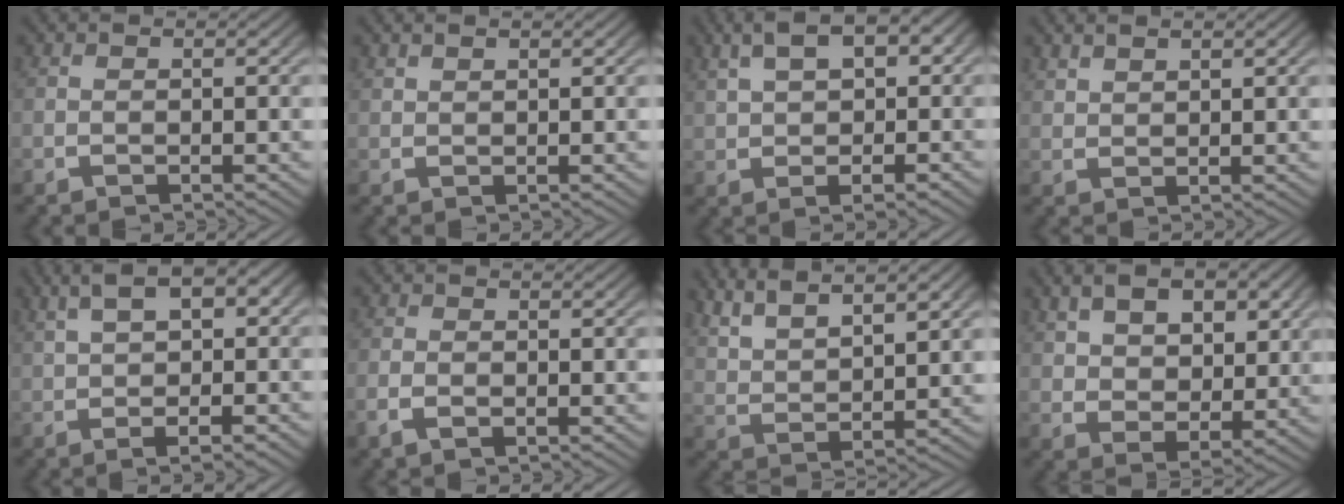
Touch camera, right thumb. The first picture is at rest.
{"total": 1.0, "force": [1.0, 0.0, 0.1], "torque": [0.000, 0.002, 0.023]}
{"total": 6.3, "force": [2.4, 3.2, 4.9], "torque": [-0.068, 0.016, 0.037]}
{"total": 2.0, "force": [1.9, 0.2, 0.4], "torque": [-0.005, 0.005, 0.042]}
{"total": 6.1, "force": [2.0, 2.7, 5.1], "torque": [-0.073, 0.020, 0.026]}
{"total": 1.5, "force": [-0.5, 1.0, 1.0], "torque": [-0.027, -0.005, -0.009]}
{"total": 6.5, "force": [4.9, 2.4, 3.5], "torque": [-0.066, 0.004, 0.095]}
{"total": 6.1, "force": [2.4, 3.9, 4.1], "torque": [-0.070, -0.010, 0.051]}